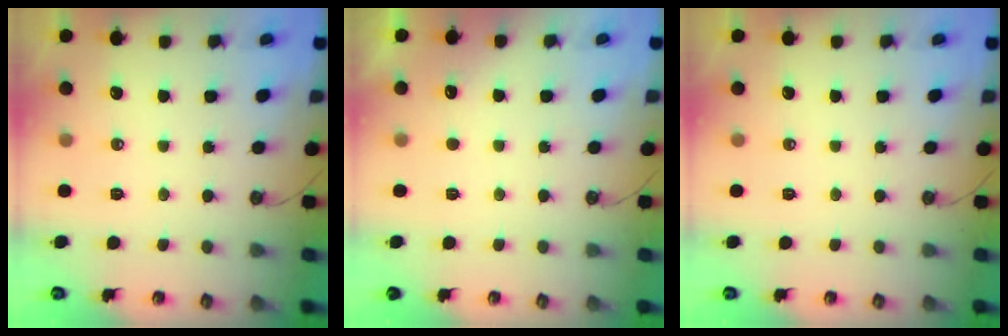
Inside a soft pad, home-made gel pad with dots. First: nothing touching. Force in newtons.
{"total": 2.9, "press": 2.7, "slide": 1.0}
{"total": 0.0}